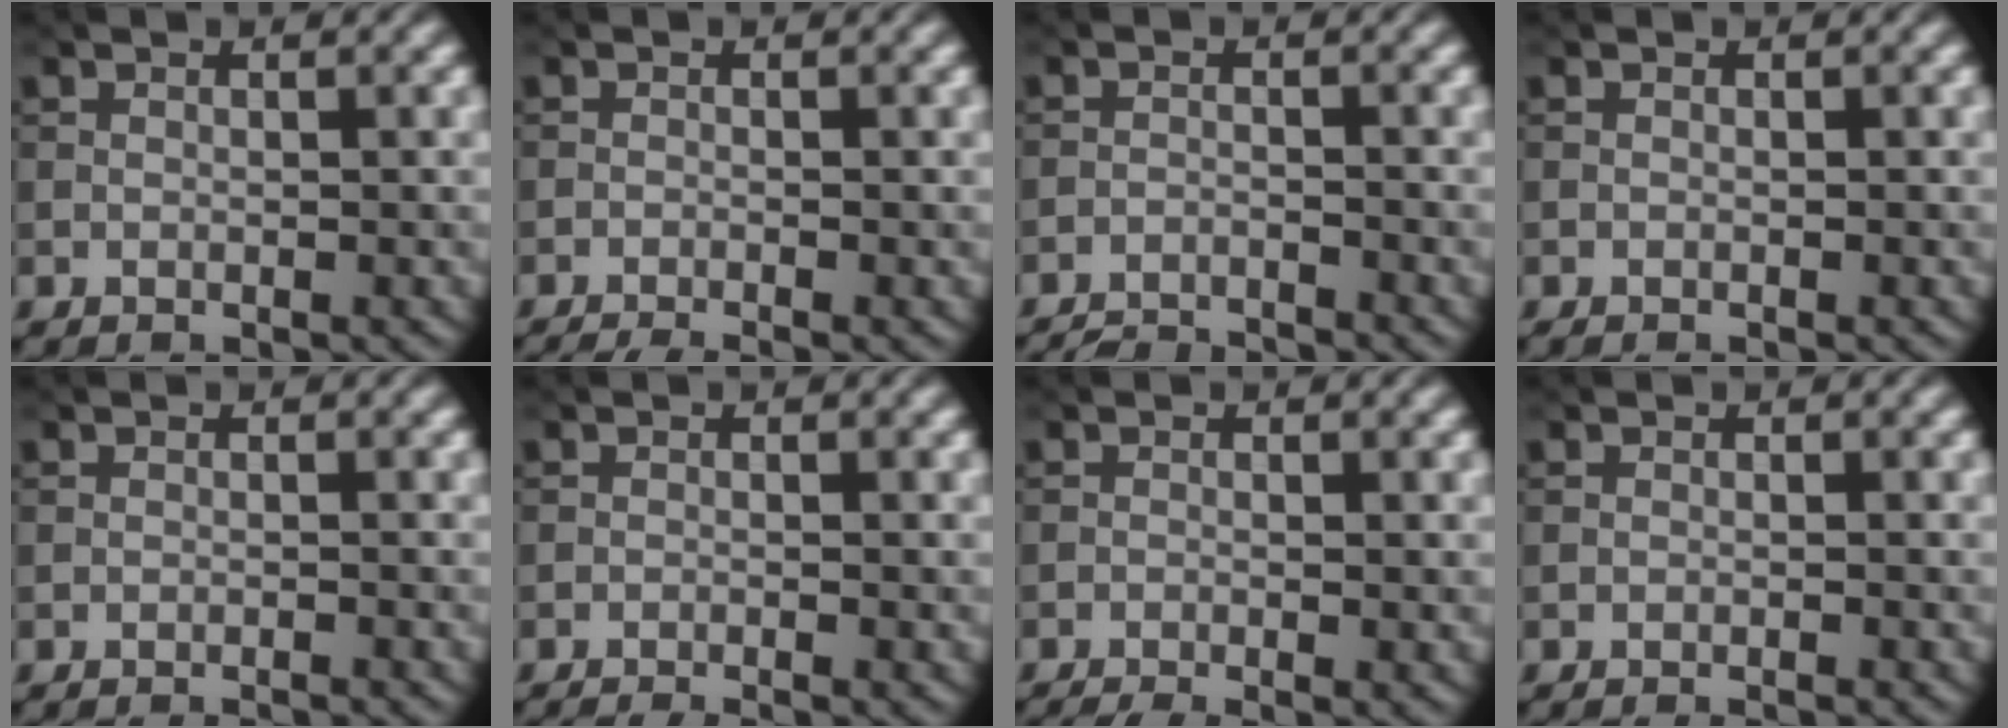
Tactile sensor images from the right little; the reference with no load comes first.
{"total": 2.6, "force": [-2.1, 0.3, 1.5], "torque": [-0.026, -0.004, -0.042]}
{"total": 4.5, "force": [-4.4, 0.5, 1.0], "torque": [-0.022, -0.012, -0.076]}
{"total": 0.0}
{"total": 1.5, "force": [-1.3, 0.2, 0.7], "torque": [-0.005, 0.003, -0.020]}
{"total": 2.1, "force": [-1.7, 0.3, 1.2], "torque": [-0.018, 0.001, -0.034]}
{"total": 2.4, "force": [-1.8, 0.3, 1.6], "torque": [-0.028, -0.004, -0.039]}
{"total": 1.2, "force": [-1.0, 0.2, 0.6], "torque": [0.000, 0.000, -0.015]}